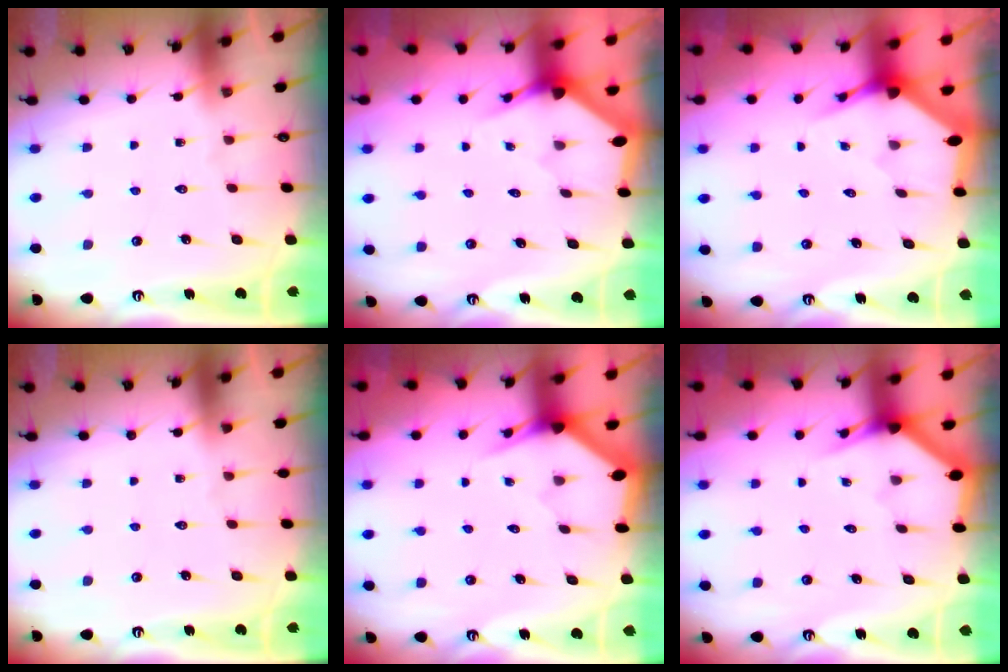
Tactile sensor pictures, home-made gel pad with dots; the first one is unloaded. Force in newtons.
{"total": 3.0, "press": 3.0, "slide": 0.2}
{"total": 4.1, "press": 4.0, "slide": 0.3}
{"total": 0.0}
{"total": 3.0, "press": 3.0, "slide": 0.1}
{"total": 2.9, "press": 2.9, "slide": 0.1}